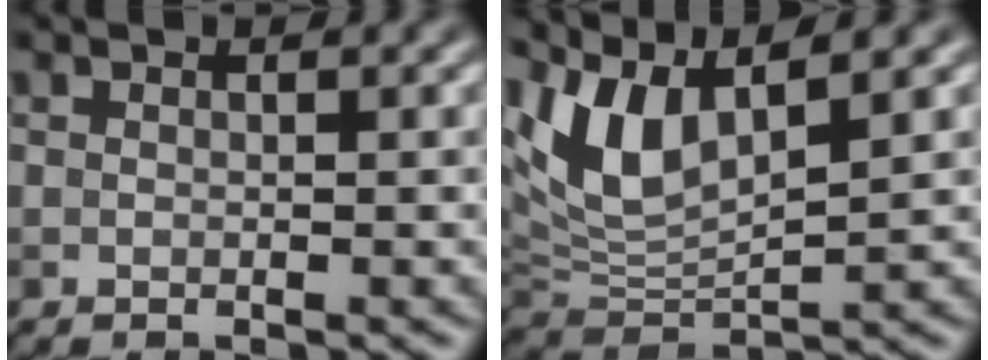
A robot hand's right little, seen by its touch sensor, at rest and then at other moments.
{"total": 6.8, "force": [3.6, 2.6, 5.1], "torque": [-0.118, 0.005, 0.069]}